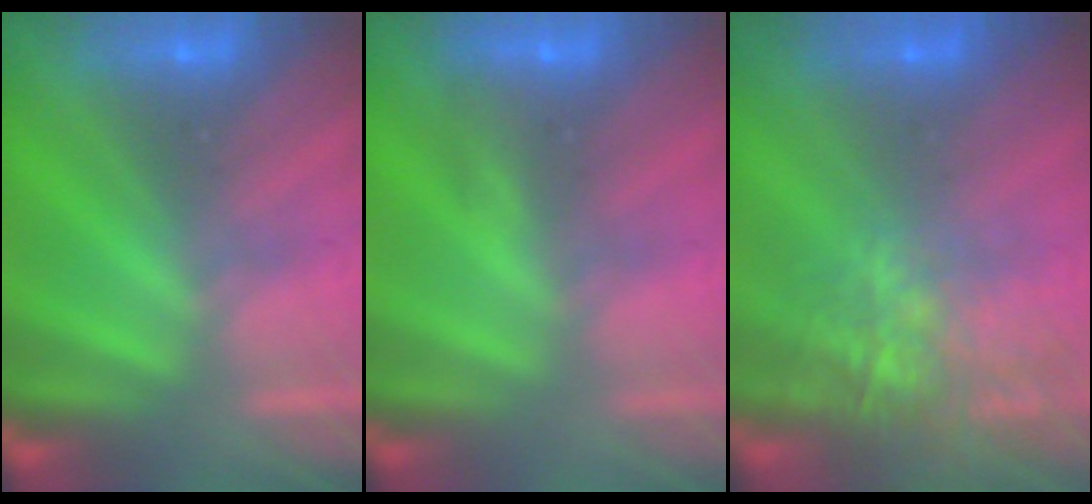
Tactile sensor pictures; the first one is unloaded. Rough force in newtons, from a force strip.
{"total": 3.0}
{"total": 7.3}